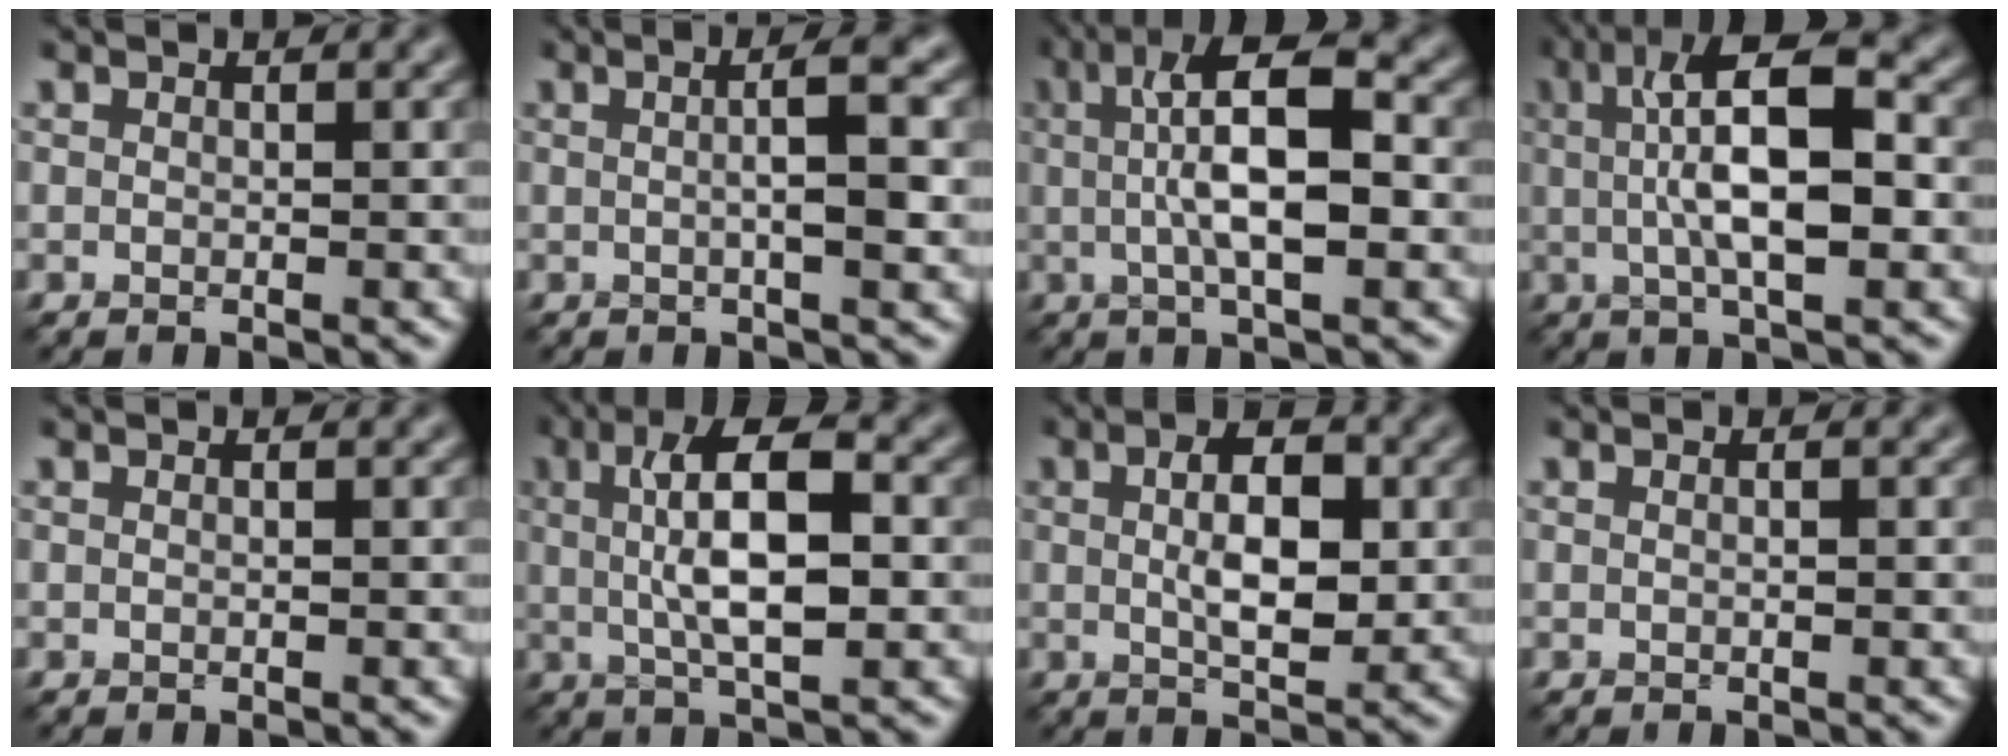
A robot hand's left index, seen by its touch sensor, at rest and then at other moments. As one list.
[{"total": 4.2, "force": [0.3, 0.8, 4.1], "torque": [-0.059, 0.008, 0.000]}, {"total": 8.3, "force": [0.8, 2.4, 7.9], "torque": [-0.129, 0.013, 0.006]}, {"total": 9.4, "force": [1.1, 2.9, 8.9], "torque": [-0.141, 0.018, 0.010]}, {"total": 0.0}, {"total": 8.4, "force": [1.1, 2.8, 7.9], "torque": [-0.130, 0.012, 0.011]}, {"total": 5.6, "force": [0.5, 2.5, 5.0], "torque": [-0.082, 0.004, 0.007]}, {"total": 0.8, "force": [0.2, 0.2, 0.8], "torque": [-0.006, -0.009, -0.001]}]